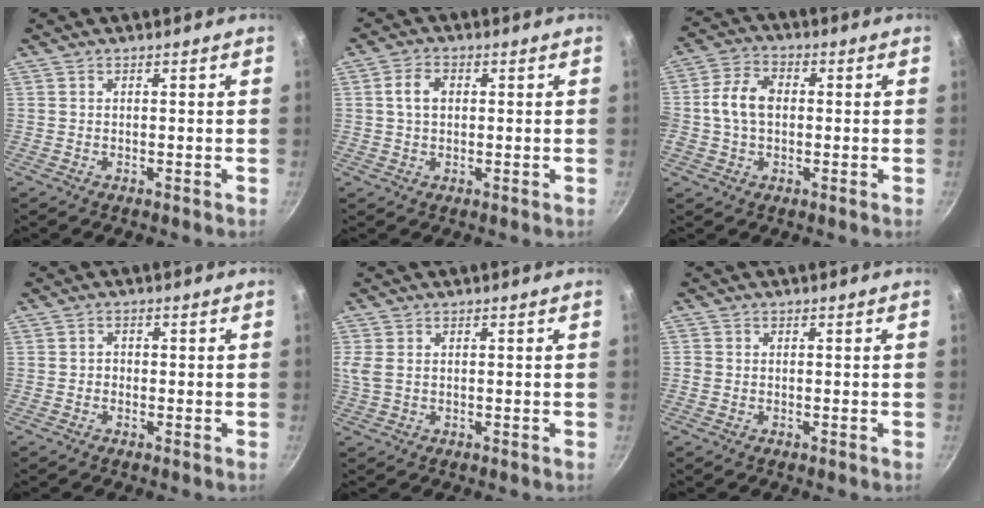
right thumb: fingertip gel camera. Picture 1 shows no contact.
{"total": 4.3, "force": [0.6, 3.0, 3.0], "torque": [-0.044, 0.009, 0.008]}
{"total": 8.4, "force": [0.1, 6.0, 5.9], "torque": [-0.102, 0.020, -0.010]}
{"total": 1.3, "force": [-0.3, 1.1, 0.5], "torque": [-0.005, 0.003, -0.008]}
{"total": 3.3, "force": [0.6, 2.2, 2.3], "torque": [-0.050, 0.001, 0.014]}
{"total": 1.1, "force": [-0.1, 1.0, 0.3], "torque": [-0.004, 0.004, -0.004]}